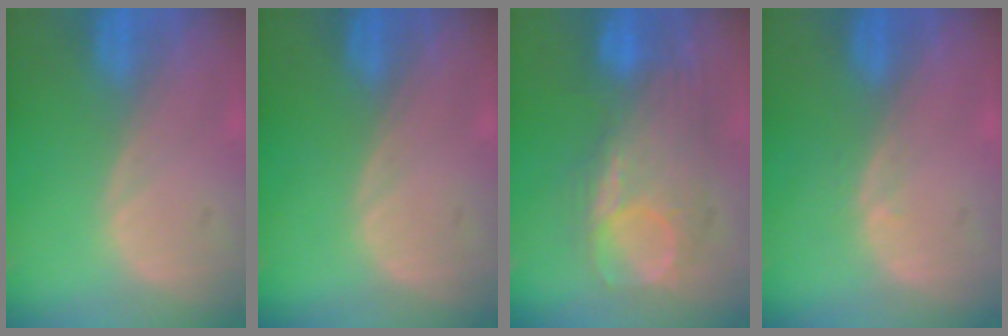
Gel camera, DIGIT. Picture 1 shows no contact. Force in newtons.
{"total": 0.0}
{"total": 8.7, "press": 8.7, "slide": 0.8}
{"total": 0.8, "press": 0.6, "slide": 0.6}